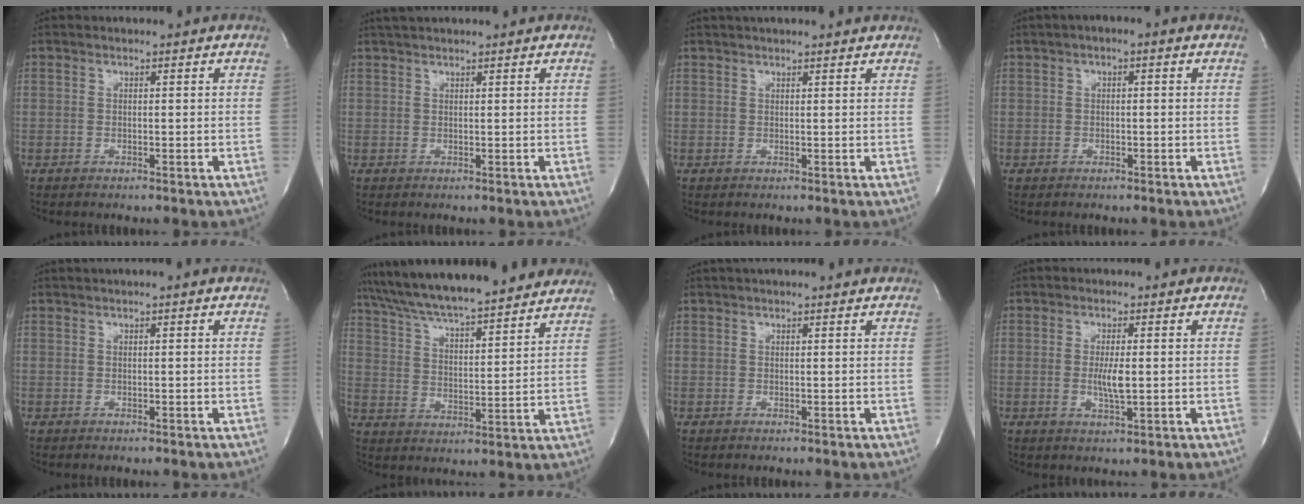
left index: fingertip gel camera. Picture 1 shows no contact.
{"total": 3.3, "force": [3.0, 0.3, 1.4], "torque": [-0.021, 0.032, 0.052]}
{"total": 7.4, "force": [6.8, 1.0, 2.8], "torque": [-0.040, 0.030, 0.083]}
{"total": 1.9, "force": [0.6, 0.7, 1.6], "torque": [-0.024, 0.005, 0.003]}
{"total": 0.9, "force": [0.6, -0.1, 0.7], "torque": [-0.015, 0.011, 0.011]}
{"total": 23.0, "force": [20.4, 2.6, 10.4], "torque": [-0.173, 0.023, 0.296]}
{"total": 4.2, "force": [3.7, 0.5, 1.8], "torque": [-0.025, 0.032, 0.044]}
{"total": 3.5, "force": [-0.2, 0.7, 3.5], "torque": [-0.067, -0.005, -0.002]}